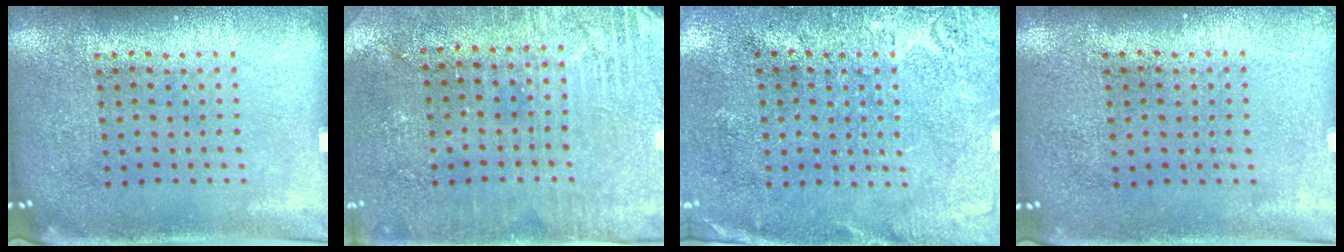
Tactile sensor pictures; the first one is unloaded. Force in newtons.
{"total": 2.8, "press": 2.7, "slide": 0.7}
{"total": 2.8, "press": 2.3, "slide": 1.5}
{"total": 0.0}